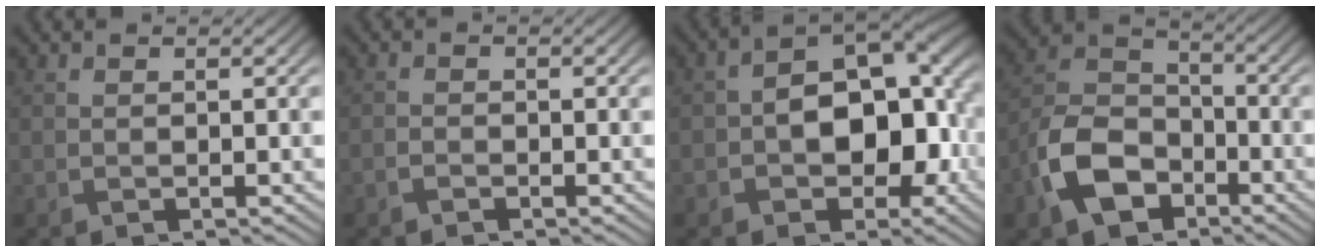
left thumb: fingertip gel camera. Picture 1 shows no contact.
{"total": 0.9, "force": [-0.7, 0.5, 0.4], "torque": [-0.006, 0.001, -0.016]}
{"total": 11.0, "force": [-0.9, 7.0, 8.4], "torque": [-0.127, -0.009, -0.012]}
{"total": 9.9, "force": [-4.8, 6.4, 5.8], "torque": [-0.133, -0.003, -0.112]}